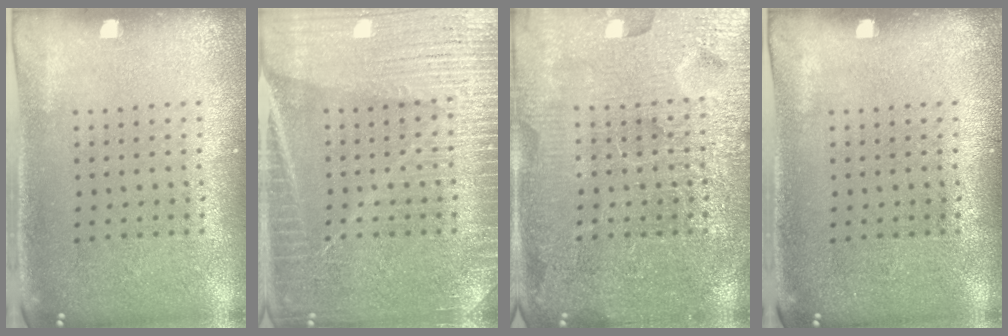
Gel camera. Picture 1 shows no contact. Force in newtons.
{"total": 3.7, "press": 3.6, "slide": 0.4}
{"total": 7.1, "press": 7.0, "slide": 0.8}
{"total": 0.0}